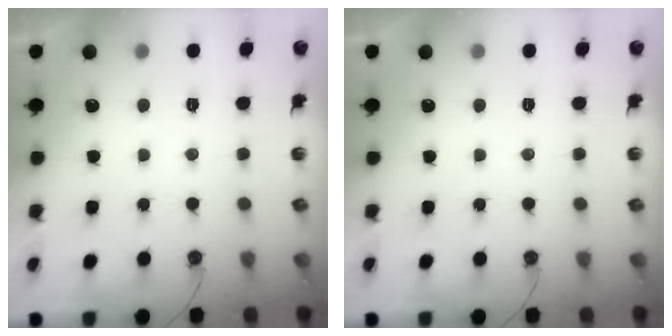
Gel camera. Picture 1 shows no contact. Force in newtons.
{"total": 0.0}